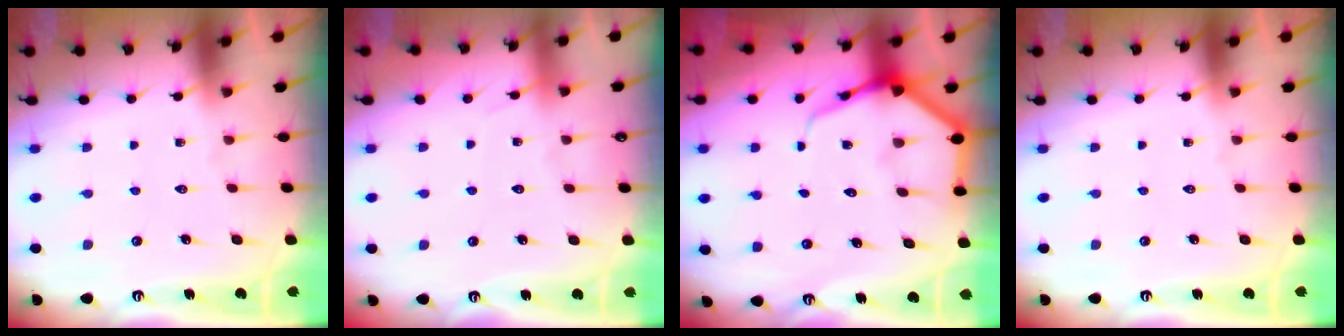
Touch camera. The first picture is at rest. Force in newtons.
{"total": 4.5, "press": 4.5, "slide": 0.6}
{"total": 6.6, "press": 6.5, "slide": 0.6}
{"total": 0.0}